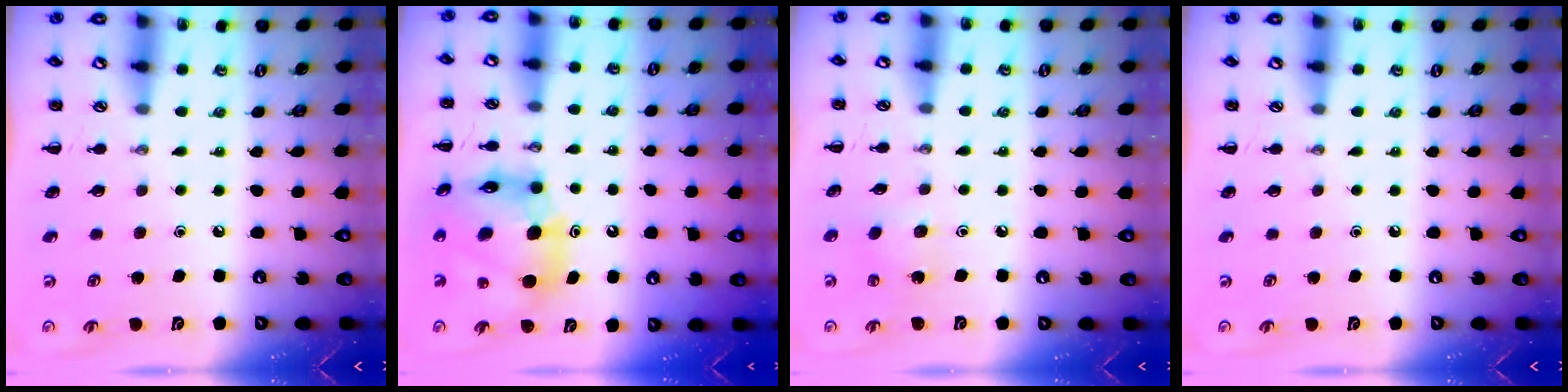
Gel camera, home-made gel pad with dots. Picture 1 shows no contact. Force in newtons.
{"total": 13.7, "press": 13.1, "slide": 3.9}
{"total": 2.5, "press": 2.4, "slide": 0.8}
{"total": 0.0}